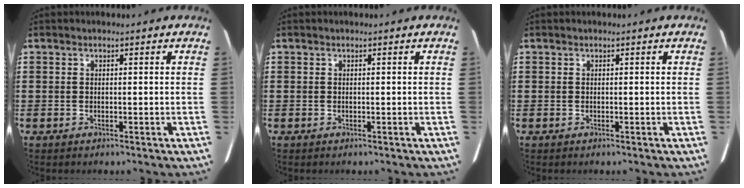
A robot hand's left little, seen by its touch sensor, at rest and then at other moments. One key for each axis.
{"total": 0.0}
{"total": 0.0}